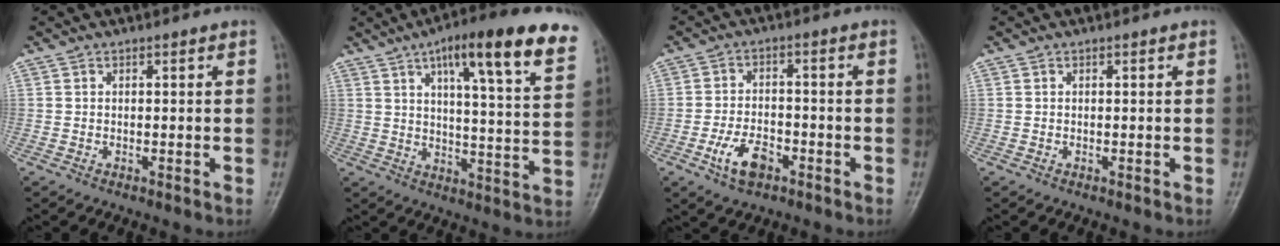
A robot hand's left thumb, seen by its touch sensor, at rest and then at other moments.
{"total": 21.3, "force": [12.2, 6.2, 16.3], "torque": [-0.191, -0.026, 0.154]}
{"total": 6.7, "force": [-3.3, 3.7, 4.5], "torque": [-0.078, 0.019, -0.059]}
{"total": 0.0}